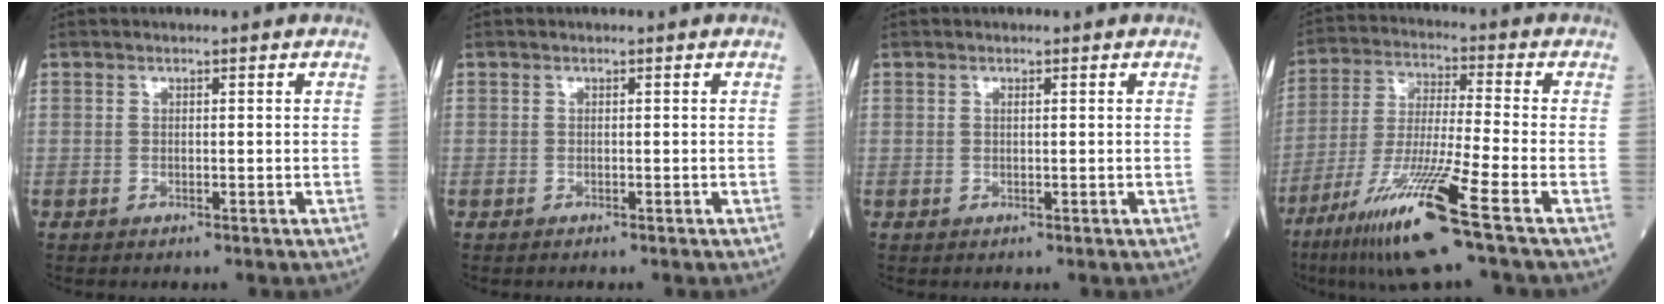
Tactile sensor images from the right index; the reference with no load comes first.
{"total": 0.0}
{"total": 0.0}
{"total": 15.3, "force": [-8.5, -1.0, 12.7], "torque": [-0.259, -0.042, -0.157]}